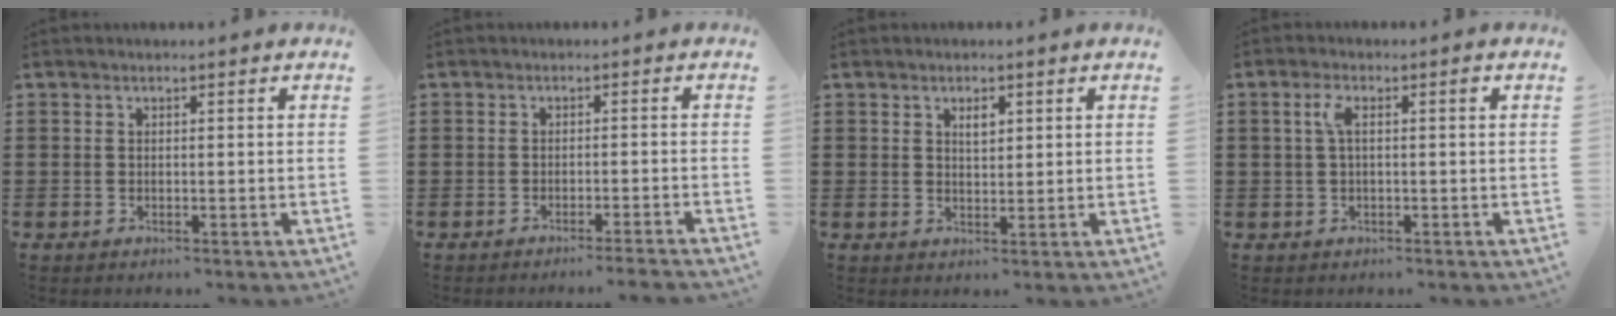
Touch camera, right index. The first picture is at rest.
{"total": 1.6, "force": [-1.4, -0.4, 0.7], "torque": [-0.011, -0.001, -0.028]}
{"total": 2.2, "force": [1.1, 1.1, 1.7], "torque": [-0.028, 0.001, 0.016]}
{"total": 3.2, "force": [0.6, 0.7, 3.1], "torque": [-0.060, 0.007, 0.007]}